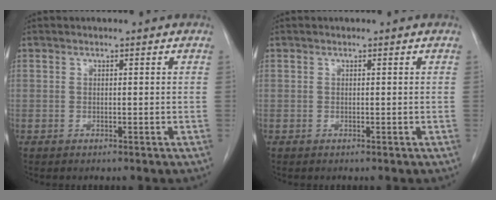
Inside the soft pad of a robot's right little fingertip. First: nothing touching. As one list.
[{"total": 0.0}]